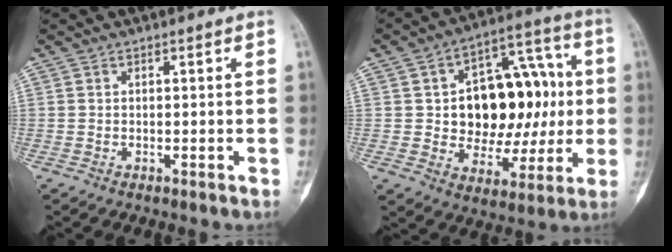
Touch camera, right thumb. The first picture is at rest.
{"total": 21.0, "force": [1.6, 13.7, 15.9], "torque": [-0.177, 0.029, 0.035]}